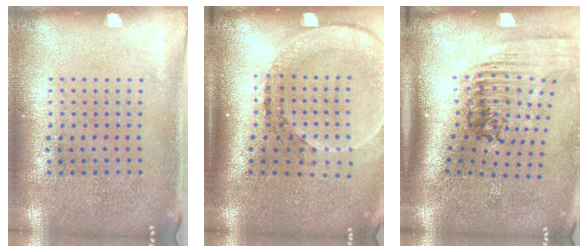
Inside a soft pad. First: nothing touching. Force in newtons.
{"total": 2.6, "press": 1.9, "slide": 1.8}
{"total": 2.5, "press": 1.8, "slide": 1.7}